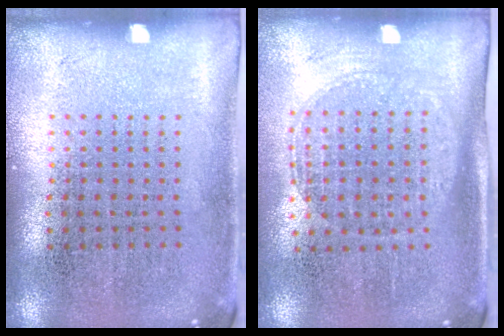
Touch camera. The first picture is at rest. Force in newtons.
{"total": 1.5, "press": 1.3, "slide": 0.7}